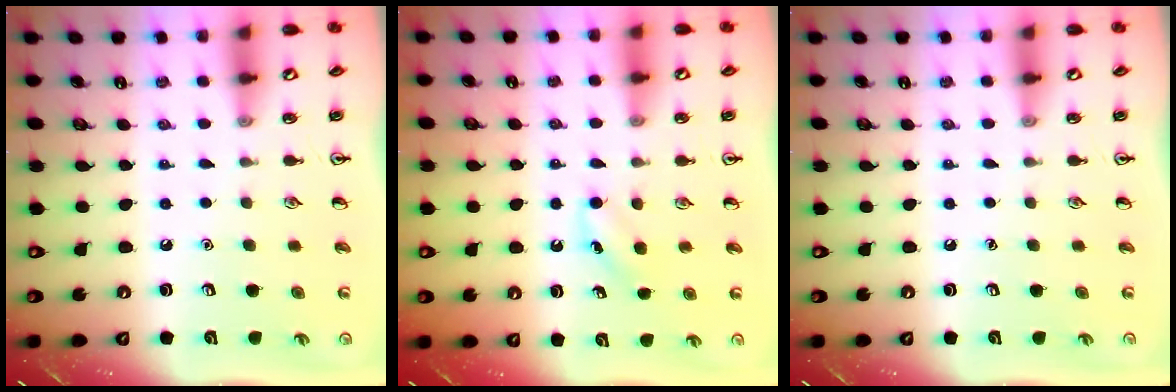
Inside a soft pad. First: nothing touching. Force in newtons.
{"total": 3.9, "press": 3.6, "slide": 1.5}
{"total": 0.0}